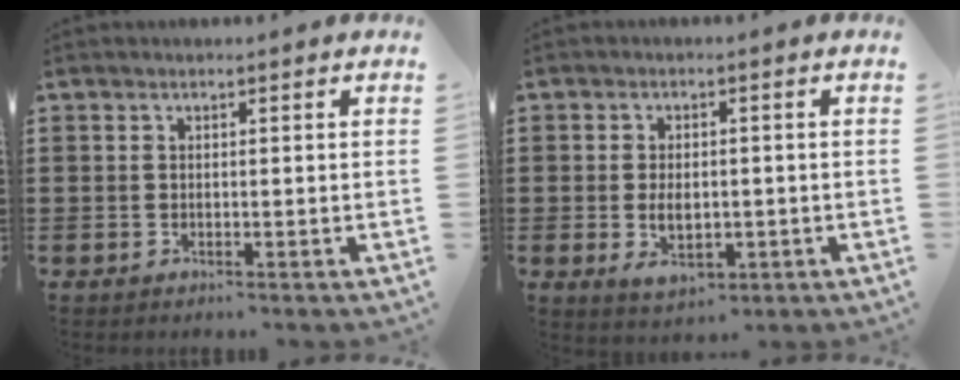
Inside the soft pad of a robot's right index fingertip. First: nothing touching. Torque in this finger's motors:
{"motor_torque": [1.09, 1.05, 0.17, 0.09]}